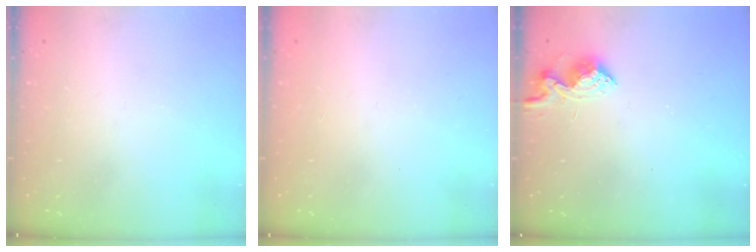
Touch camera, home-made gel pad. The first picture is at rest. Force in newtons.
{"total": 1.5, "press": 1.3, "slide": 0.9}
{"total": 9.1, "press": 9.1, "slide": 0.4}